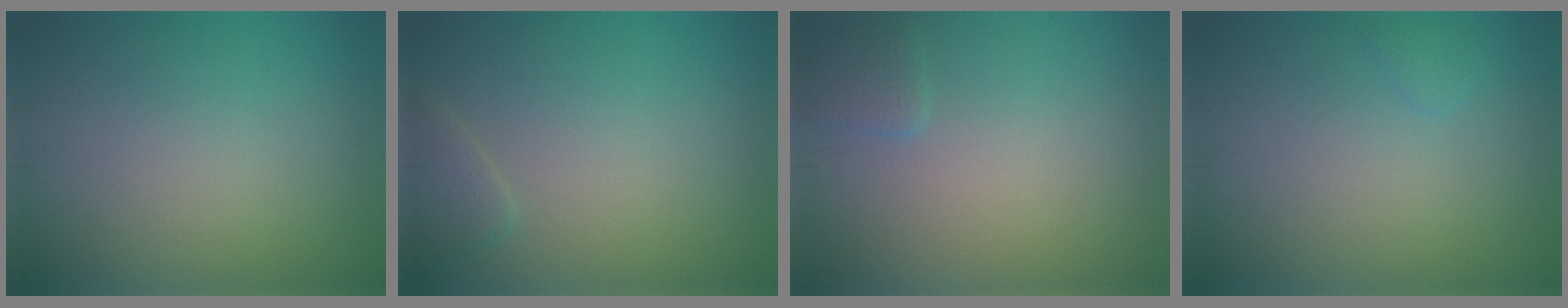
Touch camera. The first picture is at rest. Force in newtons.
{"total": 1.5, "press": 1.5, "slide": 0.1}
{"total": 1.2, "press": 1.2, "slide": 0.2}
{"total": 0.6, "press": 0.6, "slide": 0.0}